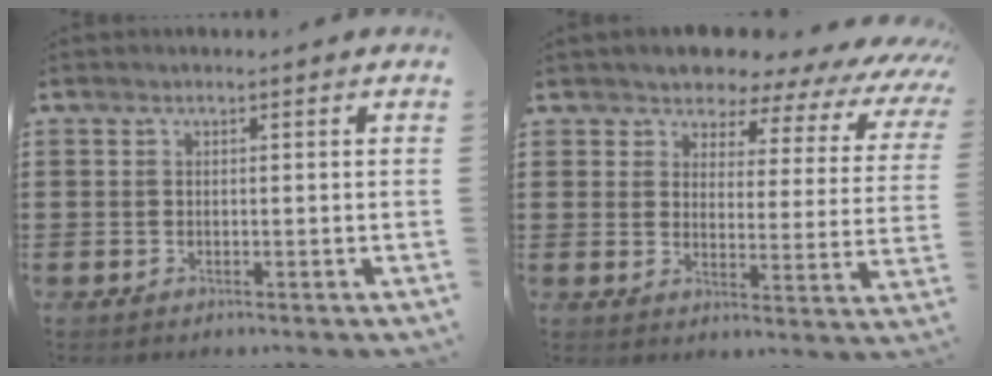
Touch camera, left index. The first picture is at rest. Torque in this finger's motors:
{"motor_torque": [2.14, 0.00, 1.06, 0.07]}